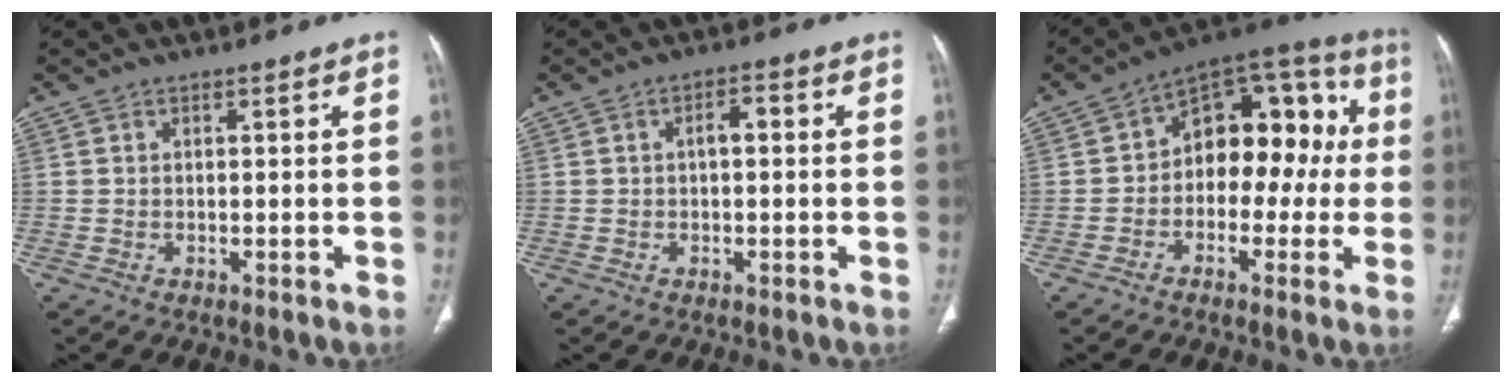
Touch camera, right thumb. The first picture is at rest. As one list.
[{"total": 1.4, "force": [0.3, 0.8, 1.1], "torque": [-0.016, 0.005, 0.004]}, {"total": 16.1, "force": [-0.1, 10.3, 12.4], "torque": [-0.106, 0.057, -0.018]}]